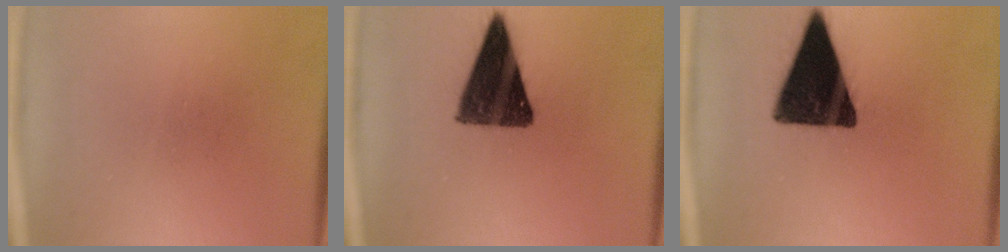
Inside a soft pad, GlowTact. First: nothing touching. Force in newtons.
{"total": 13.4}
{"total": 16.3}